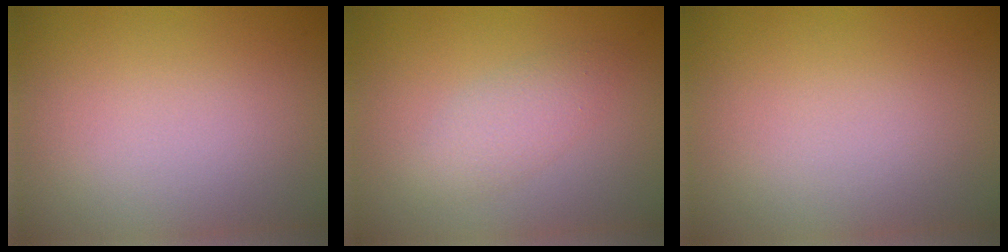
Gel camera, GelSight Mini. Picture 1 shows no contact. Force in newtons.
{"total": 2.7, "press": 2.7, "slide": 0.2}
{"total": 0.0}